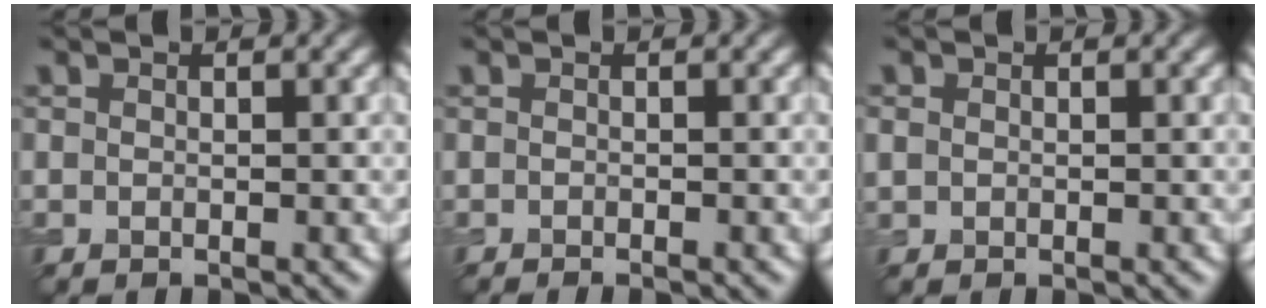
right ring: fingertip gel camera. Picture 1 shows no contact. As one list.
[{"total": 0.8, "force": [-0.7, 0.1, 0.4], "torque": [-0.002, -0.004, -0.012]}, {"total": 0.7, "force": [0.1, 0.7, 0.2], "torque": [-0.003, -0.001, 0.001]}]